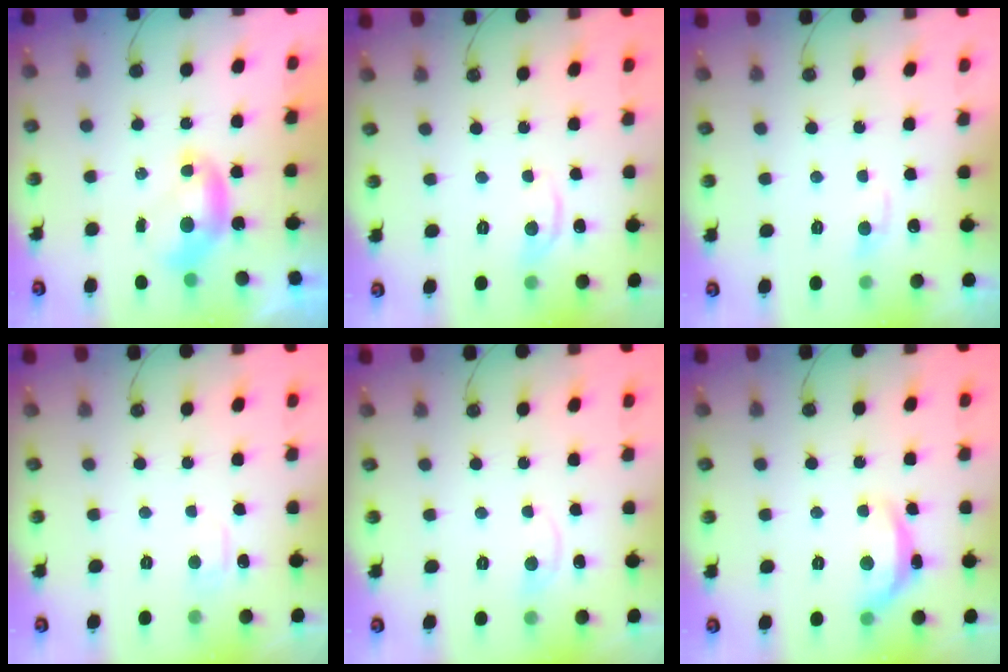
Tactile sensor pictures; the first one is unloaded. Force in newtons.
{"total": 2.8, "press": 2.7, "slide": 0.5}
{"total": 1.0, "press": 0.9, "slide": 0.5}
{"total": 2.1, "press": 2.0, "slide": 0.6}
{"total": 1.0, "press": 0.7, "slide": 0.8}
{"total": 5.9, "press": 5.9, "slide": 0.6}